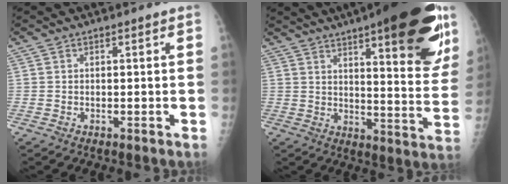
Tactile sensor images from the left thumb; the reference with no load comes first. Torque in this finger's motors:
{"motor_torque": [3.72, 1.28, 1.98, -0.79, 0.23]}